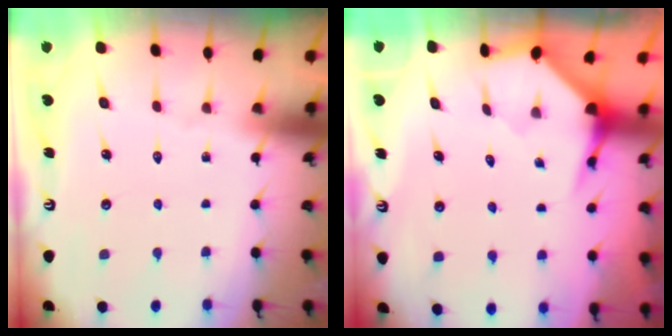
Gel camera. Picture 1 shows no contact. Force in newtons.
{"total": 4.0, "press": 3.9, "slide": 0.4}